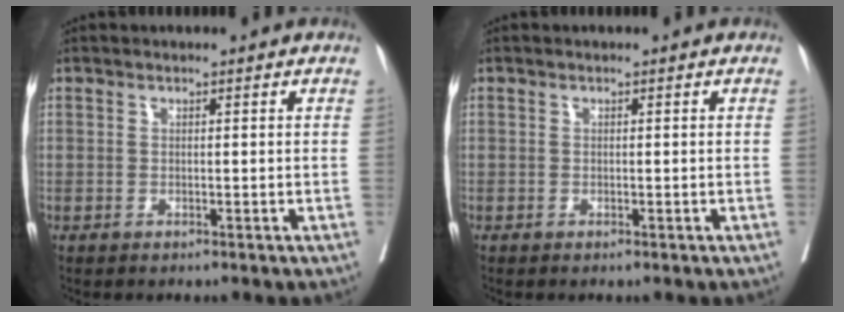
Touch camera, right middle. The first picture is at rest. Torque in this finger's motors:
{"motor_torque": [-0.28, -0.40, -0.07, -0.02]}